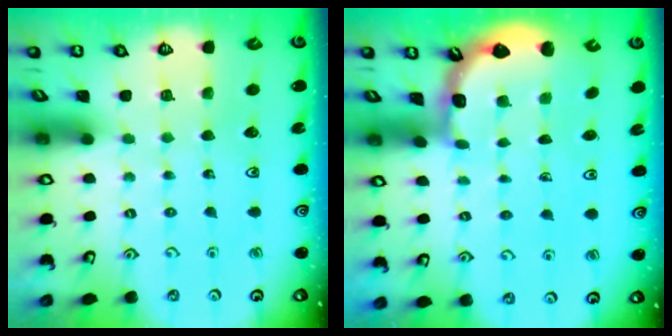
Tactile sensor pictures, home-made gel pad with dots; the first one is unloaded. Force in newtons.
{"total": 2.0, "press": 2.0, "slide": 0.2}